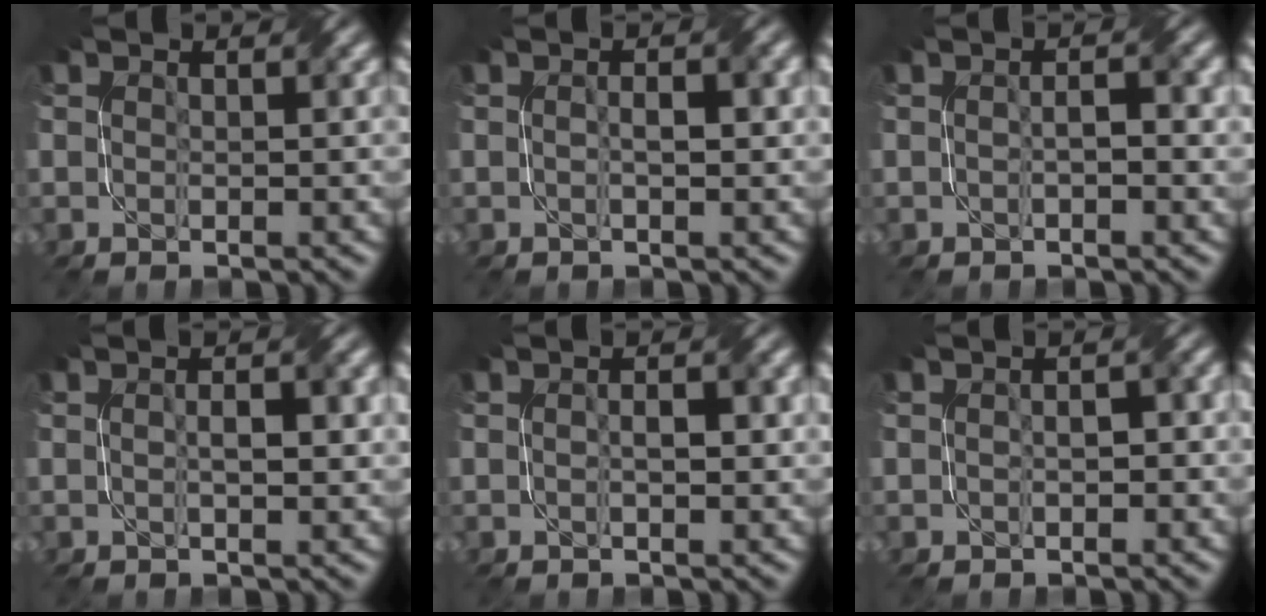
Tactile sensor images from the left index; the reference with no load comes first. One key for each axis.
{"total": 1.8, "fx": -0.1, "fy": 0.5, "fz": 1.7, "tx": -0.030, "ty": 0.002, "tz": -0.002}
{"total": 1.7, "fx": -0.4, "fy": 0.3, "fz": 1.6, "tx": -0.031, "ty": 0.004, "tz": -0.008}
{"total": 2.3, "fx": 0.1, "fy": 0.6, "fz": 2.2, "tx": -0.033, "ty": 0.002, "tz": -0.001}
{"total": 1.8, "fx": 0.0, "fy": 0.6, "fz": 1.7, "tx": -0.028, "ty": -0.002, "tz": -0.002}
{"total": 1.7, "fx": -0.3, "fy": 0.8, "fz": 1.5, "tx": -0.026, "ty": 0.001, "tz": -0.005}